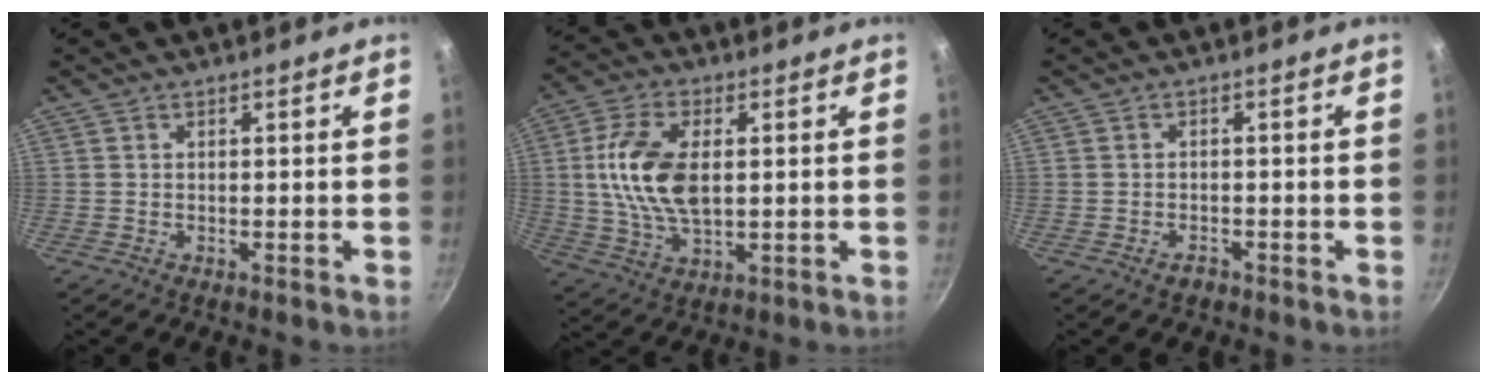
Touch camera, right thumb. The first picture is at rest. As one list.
[{"total": 13.4, "force": [1.5, 7.3, 11.1], "torque": [-0.208, 0.004, 0.027]}, {"total": 1.7, "force": [-1.2, 1.0, 0.7], "torque": [-0.008, 0.012, -0.016]}]